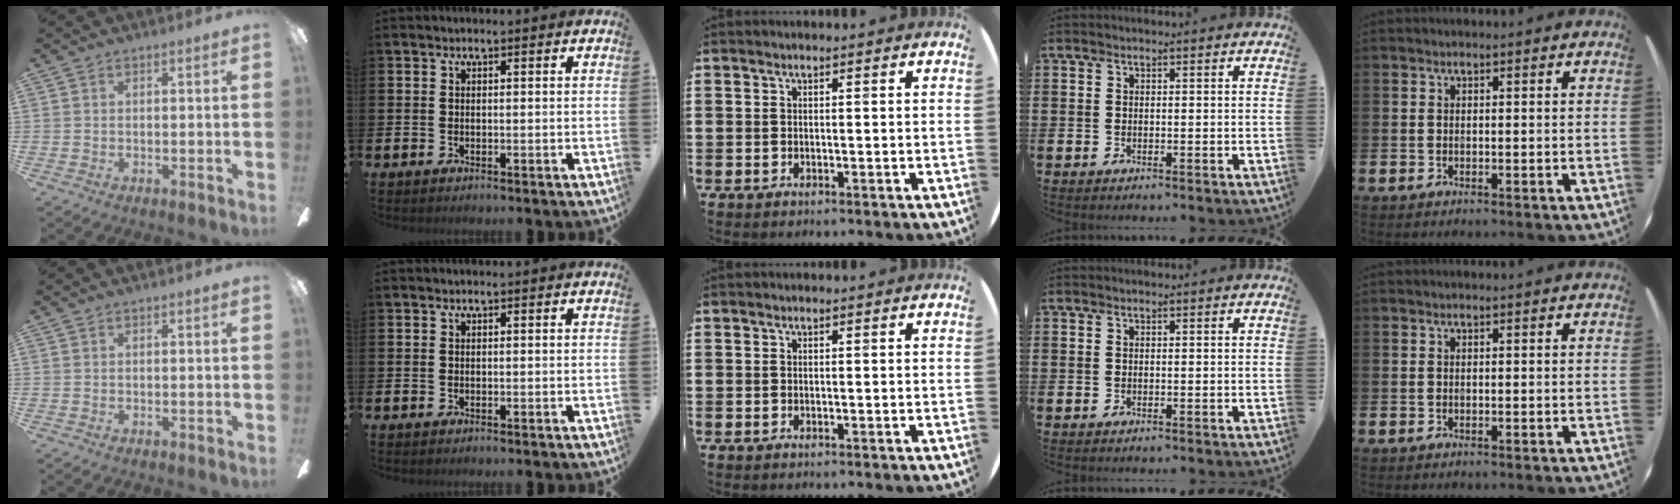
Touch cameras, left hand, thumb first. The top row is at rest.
{}